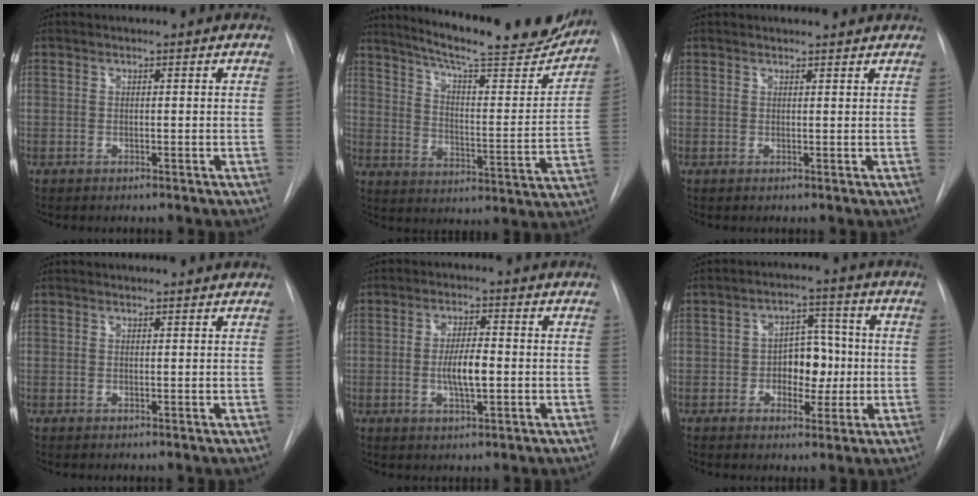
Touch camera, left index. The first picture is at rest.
{"total": 22.4, "force": [20.0, 2.5, 9.9], "torque": [-0.152, -0.052, 0.265]}
{"total": 3.3, "force": [3.2, 0.5, 0.6], "torque": [-0.009, 0.011, 0.031]}
{"total": 2.3, "force": [2.2, 0.3, 0.4], "torque": [-0.008, 0.011, 0.022]}
{"total": 5.1, "force": [-1.4, 1.1, 4.8], "torque": [-0.093, -0.008, -0.021]}
{"total": 6.8, "force": [-1.5, 4.0, 5.2], "torque": [-0.070, 0.011, -0.019]}